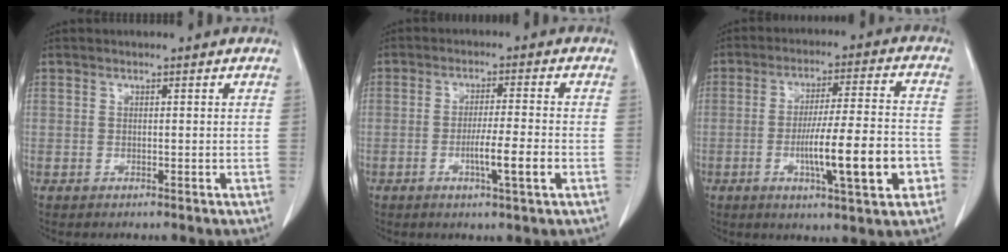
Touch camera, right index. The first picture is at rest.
{"total": 6.0, "force": [-2.0, -0.2, 5.7], "torque": [-0.093, -0.008, -0.032]}
{"total": 13.2, "force": [-4.0, 1.4, 12.5], "torque": [-0.201, 0.003, -0.060]}